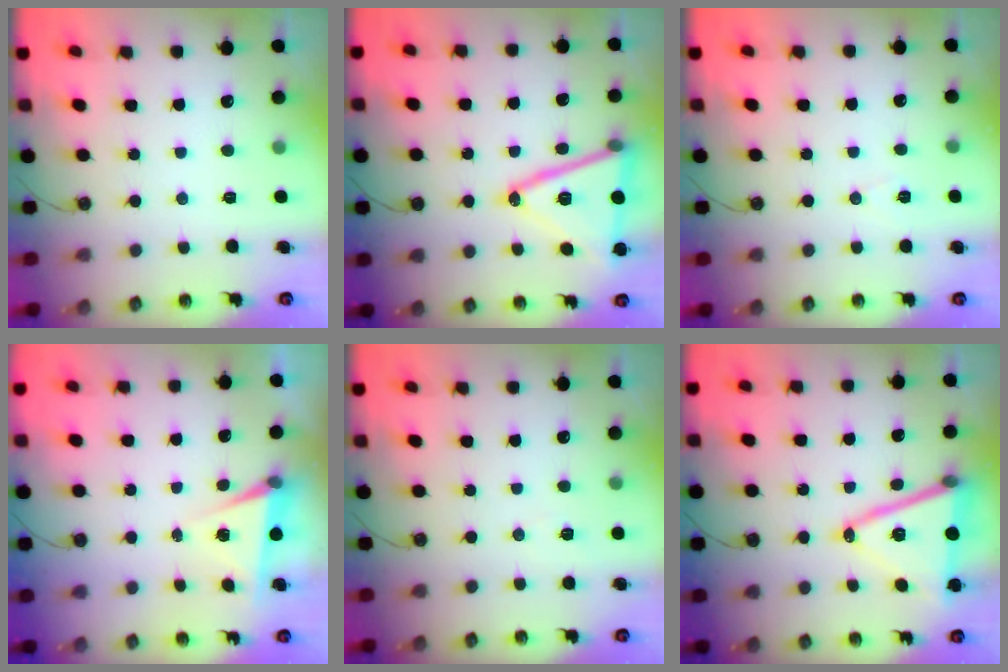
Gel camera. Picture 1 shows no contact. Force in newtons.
{"total": 19.6, "press": 19.3, "slide": 3.4}
{"total": 5.6, "press": 3.4, "slide": 4.5}
{"total": 5.8, "press": 4.0, "slide": 4.2}
{"total": 5.1, "press": 3.8, "slide": 3.4}
{"total": 16.9, "press": 16.5, "slide": 3.8}